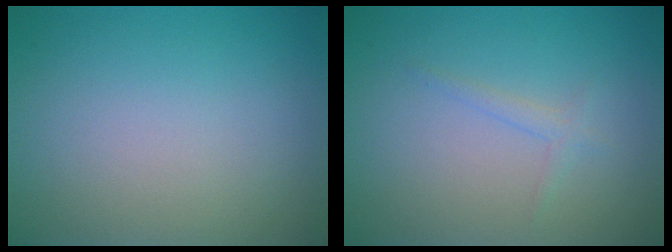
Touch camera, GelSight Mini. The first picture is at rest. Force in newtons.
{"total": 1.0, "press": 1.0, "slide": 0.1}